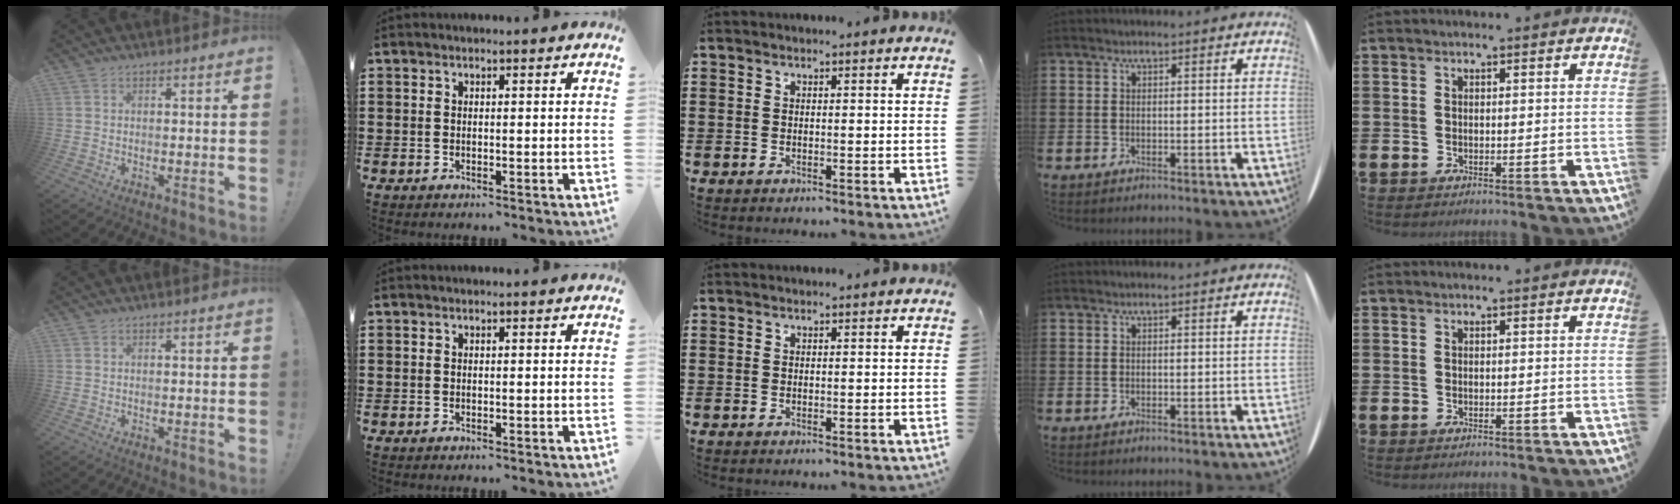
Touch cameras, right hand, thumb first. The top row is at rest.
{}